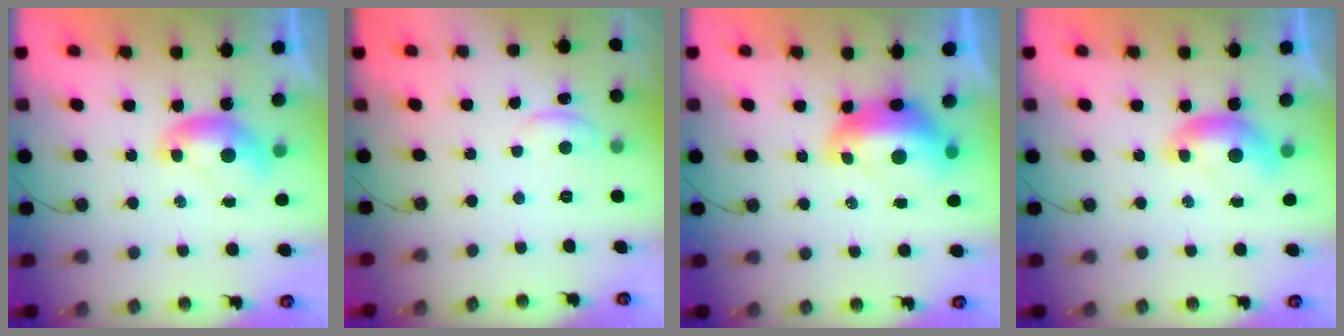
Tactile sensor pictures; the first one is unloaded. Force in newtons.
{"total": 1.4, "press": 1.0, "slide": 1.0}
{"total": 3.0, "press": 2.9, "slide": 0.7}
{"total": 0.0}